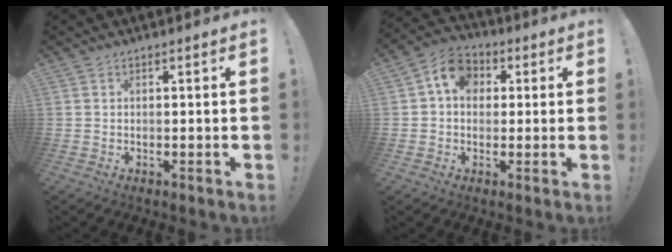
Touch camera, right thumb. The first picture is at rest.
{"total": 9.7, "force": [2.7, 7.7, 5.3], "torque": [-0.078, 0.004, 0.053]}